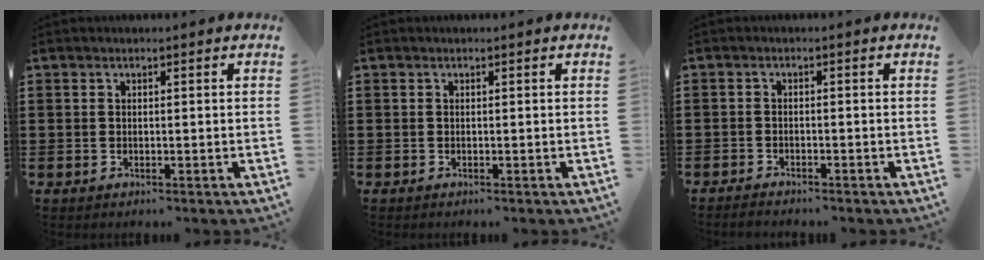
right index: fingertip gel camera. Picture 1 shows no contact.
{"total": 0.0}
{"total": 1.3, "force": [-1.3, 0.2, -0.1], "torque": [-0.003, 0.004, -0.028]}